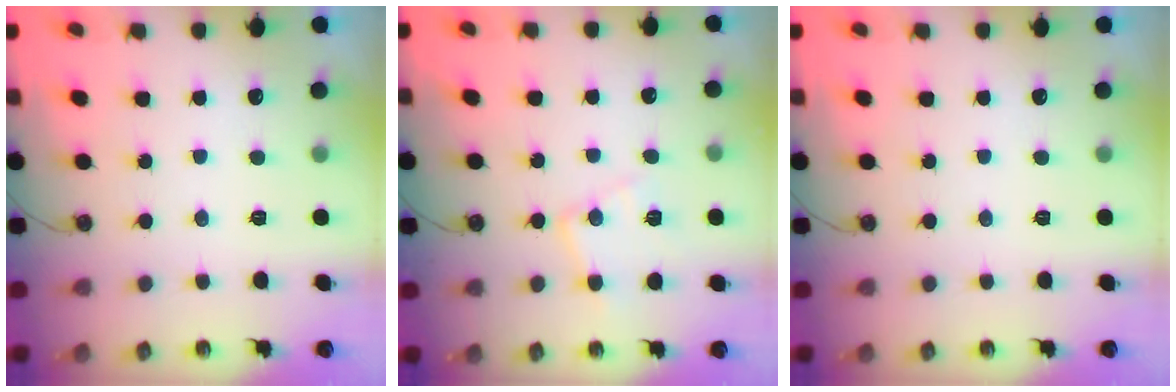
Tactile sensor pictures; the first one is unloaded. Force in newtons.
{"total": 10.7, "press": 10.7, "slide": 0.8}
{"total": 0.0}